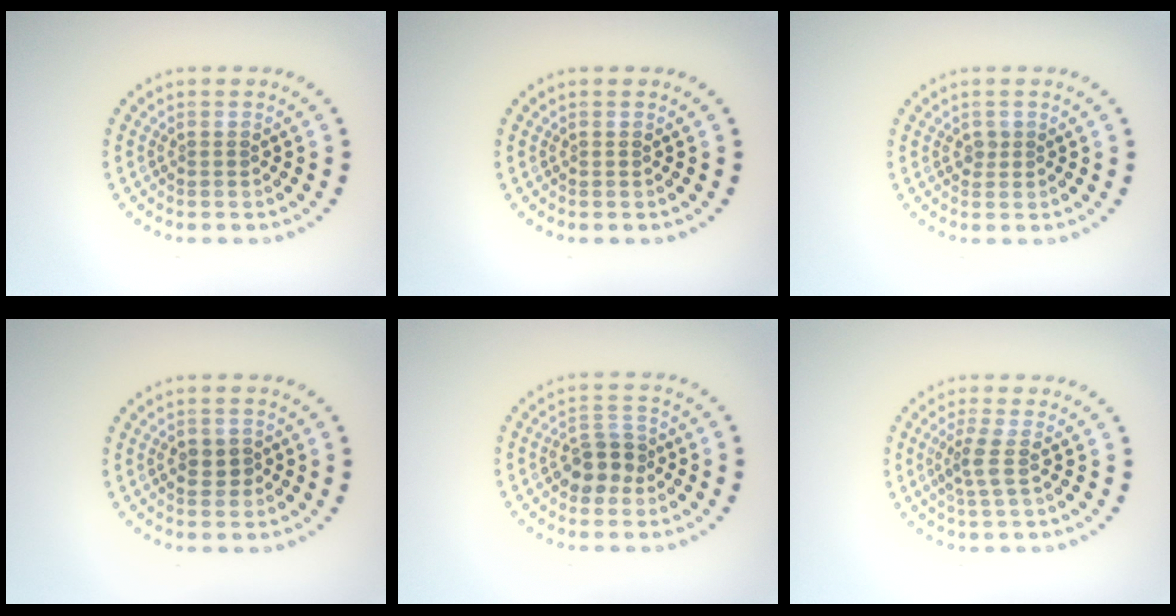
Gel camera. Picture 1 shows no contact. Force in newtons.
{"total": 0.0}
{"total": 0.8, "press": 0.7, "slide": 0.3}
{"total": 1.9, "press": 1.8, "slide": 0.4}
{"total": 3.3, "press": 3.2, "slide": 1.1}
{"total": 2.0, "press": 1.5, "slide": 1.3}